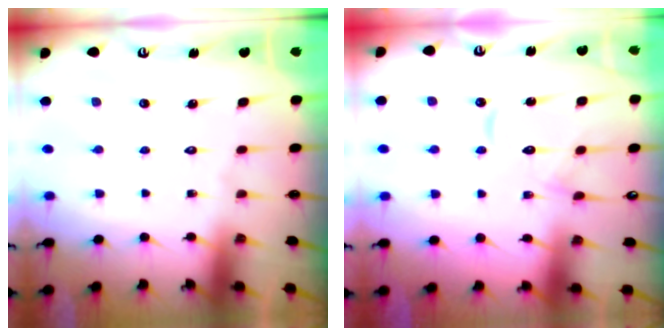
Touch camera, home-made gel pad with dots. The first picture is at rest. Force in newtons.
{"total": 9.9, "press": 9.9, "slide": 0.2}